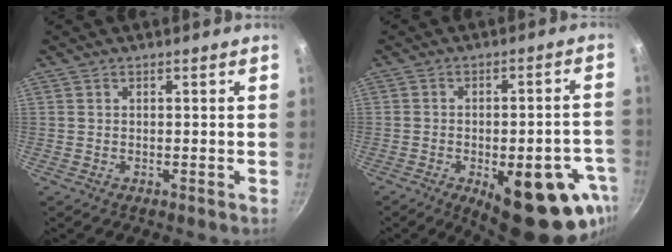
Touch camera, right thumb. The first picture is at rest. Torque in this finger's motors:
{"motor_torque": [2.64, 2.36, 0.19, -0.22, 0.35]}